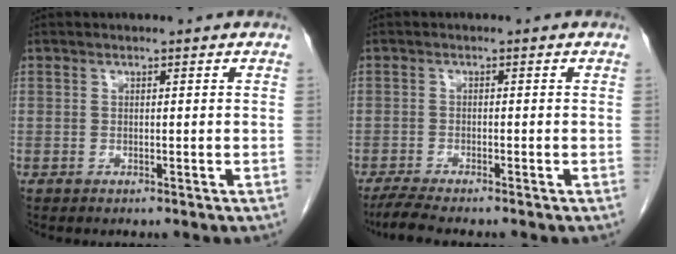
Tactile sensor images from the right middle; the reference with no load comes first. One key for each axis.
{"total": 3.9, "fx": -3.3, "fy": -0.2, "fz": 2.1, "tx": -0.046, "ty": -0.015, "tz": -0.059}